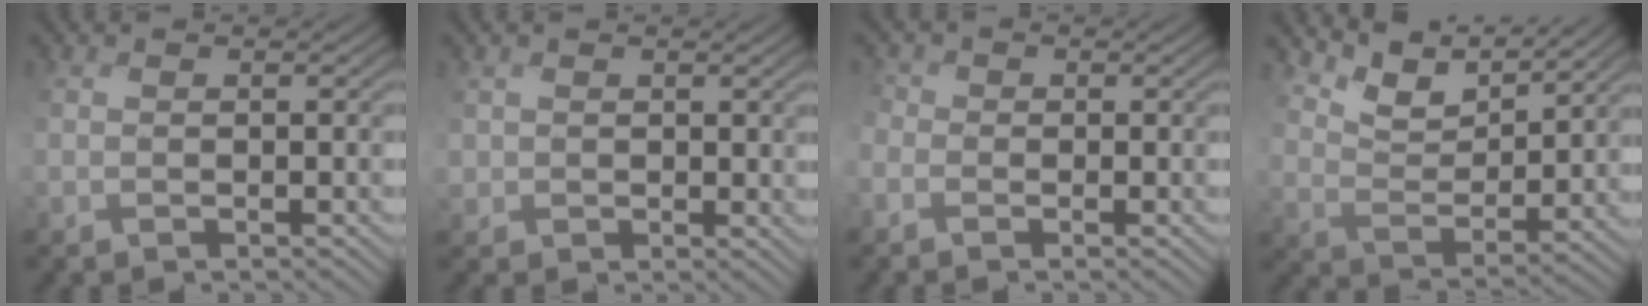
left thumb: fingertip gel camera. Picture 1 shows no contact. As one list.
[{"total": 1.2, "force": [0.8, 0.8, -0.5], "torque": [0.001, 0.000, 0.008]}, {"total": 3.5, "force": [-1.5, 3.0, 0.7], "torque": [-0.036, 0.003, -0.055]}, {"total": 7.3, "force": [6.5, 1.3, 3.1], "torque": [-0.073, 0.008, 0.120]}]